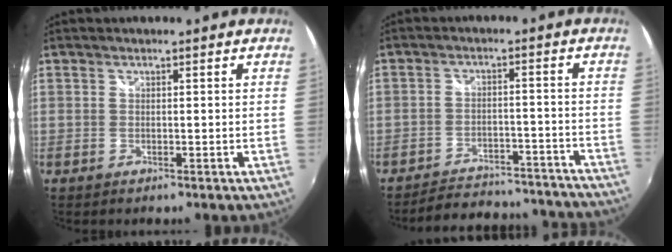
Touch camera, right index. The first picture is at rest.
{"total": 19.2, "force": [-17.7, 5.2, 5.0], "torque": [-0.105, 0.029, -0.212]}